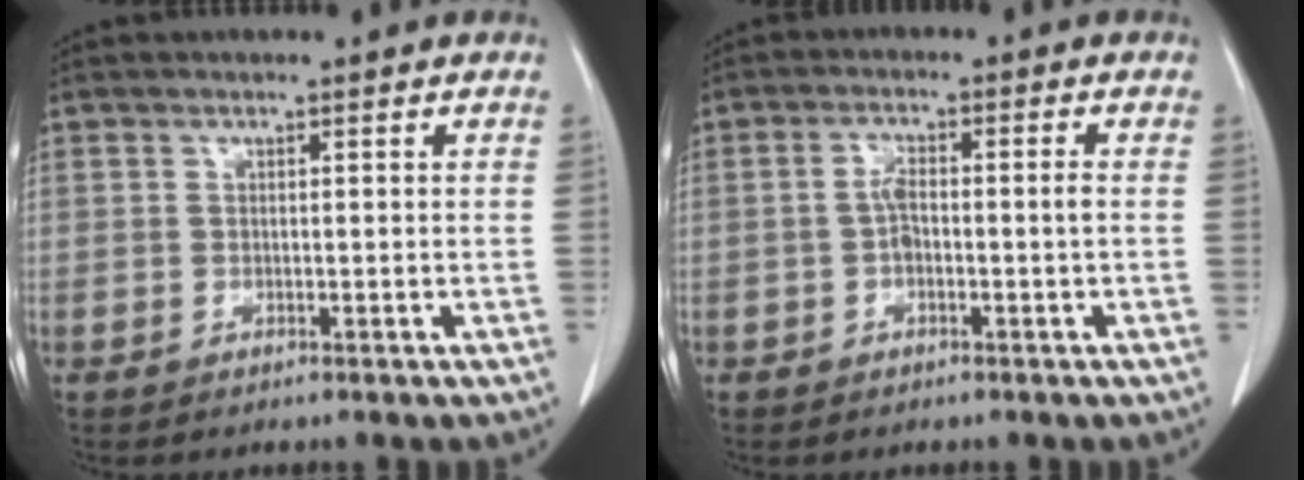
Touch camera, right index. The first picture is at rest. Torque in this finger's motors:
{"motor_torque": [0.55, -0.15, 0.10, 0.05]}